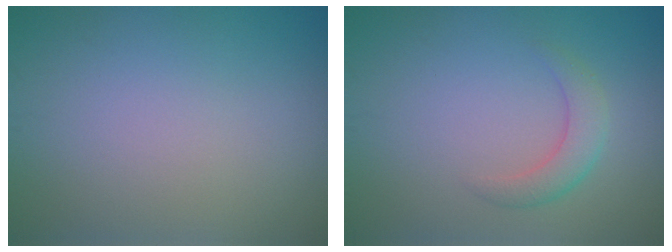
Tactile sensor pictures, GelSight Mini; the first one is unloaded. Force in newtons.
{"total": 2.4, "press": 2.4, "slide": 0.2}